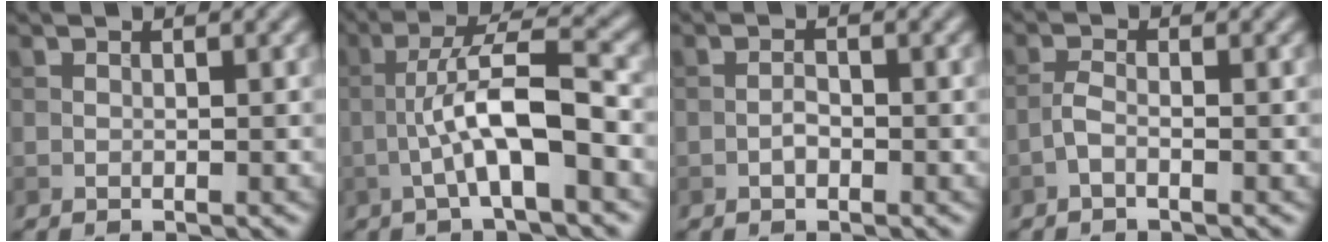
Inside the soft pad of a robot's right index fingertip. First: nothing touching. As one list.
[{"total": 6.6, "force": [-1.9, 1.3, 6.2], "torque": [-0.114, 0.020, -0.034]}, {"total": 1.1, "force": [-0.5, 0.6, 0.8], "torque": [-0.014, 0.003, -0.012]}, {"total": 1.5, "force": [-0.9, 0.4, 1.1], "torque": [-0.026, 0.002, -0.022]}]